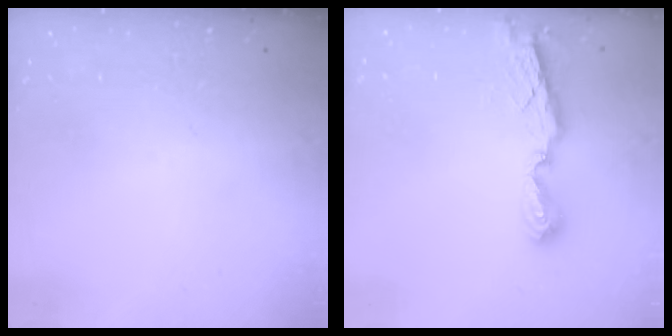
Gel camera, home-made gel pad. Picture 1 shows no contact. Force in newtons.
{"total": 7.8, "press": 7.8, "slide": 0.5}